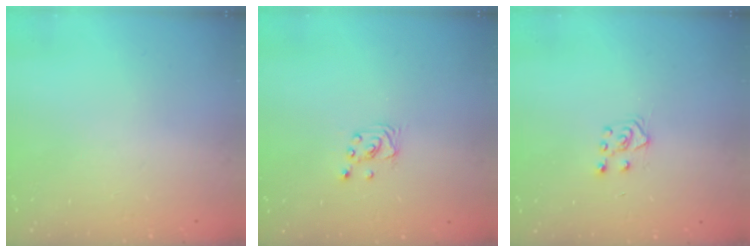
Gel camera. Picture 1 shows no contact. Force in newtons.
{"total": 1.6, "press": 1.6, "slide": 0.0}
{"total": 4.8, "press": 4.7, "slide": 0.7}